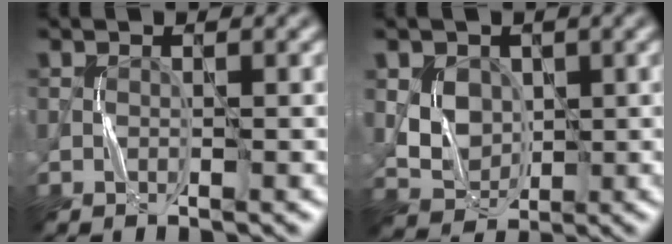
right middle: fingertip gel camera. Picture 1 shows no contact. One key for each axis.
{"total": 3.5, "fx": 0.9, "fy": 2.9, "fz": 1.6, "tx": -0.035, "ty": -0.008, "tz": 0.024}